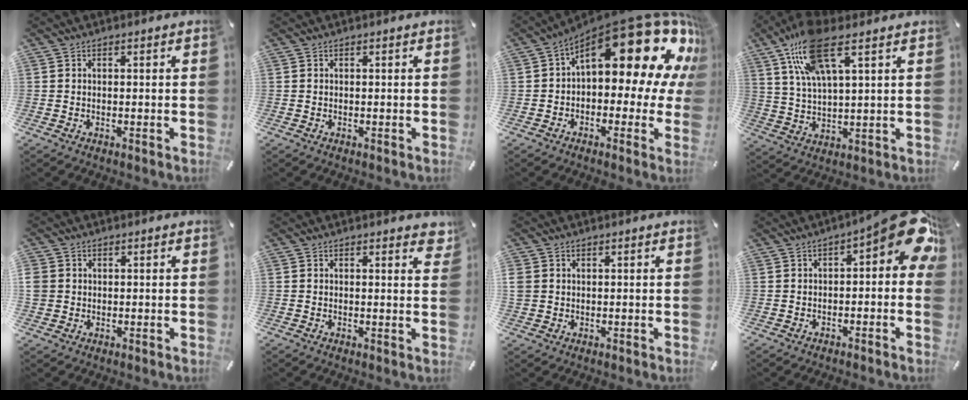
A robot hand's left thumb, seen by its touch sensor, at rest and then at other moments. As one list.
[{"total": 0.0}, {"total": 23.9, "force": [10.7, 10.3, 18.8], "torque": [-0.262, -0.087, 0.178]}, {"total": 15.8, "force": [9.2, 5.7, 11.5], "torque": [-0.229, -0.013, 0.161]}, {"total": 2.9, "force": [0.6, 2.8, 0.4], "torque": [-0.009, 0.005, 0.013]}, {"total": 2.1, "force": [1.5, 0.8, 1.2], "torque": [-0.004, -0.006, 0.021]}, {"total": 2.3, "force": [0.8, 2.1, 0.3], "torque": [-0.007, 0.005, 0.016]}, {"total": 11.8, "force": [3.7, 4.3, 10.3], "torque": [-0.132, -0.031, 0.062]}]